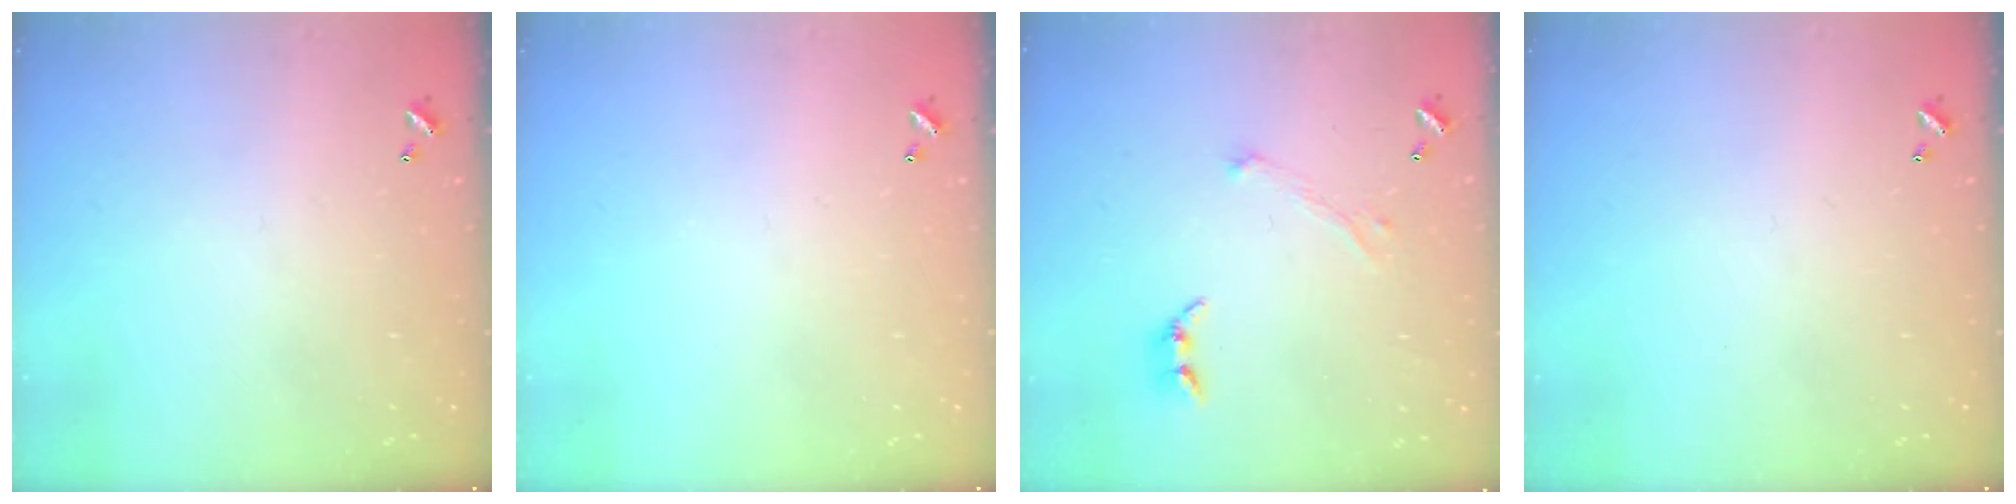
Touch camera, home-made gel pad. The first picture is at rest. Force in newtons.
{"total": 0.0}
{"total": 2.4, "press": 2.2, "slide": 0.9}
{"total": 0.0}